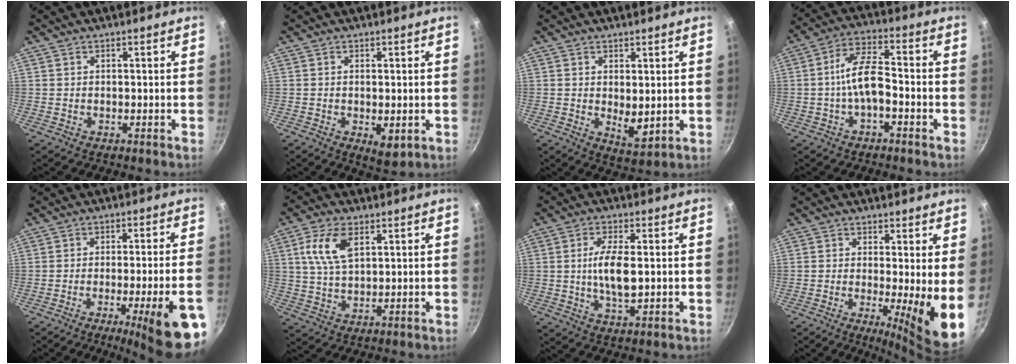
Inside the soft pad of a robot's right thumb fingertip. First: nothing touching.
{"total": 4.0, "force": [-0.7, 1.9, 3.5], "torque": [-0.052, -0.015, -0.006]}
{"total": 5.3, "force": [0.7, 2.5, 4.6], "torque": [-0.063, -0.021, 0.017]}
{"total": 8.2, "force": [-2.2, 3.5, 7.0], "torque": [-0.122, 0.037, -0.047]}
{"total": 15.4, "force": [-6.7, 2.0, 13.7], "torque": [-0.168, 0.024, -0.089]}
{"total": 8.6, "force": [3.1, 4.5, 6.7], "torque": [-0.132, -0.002, 0.061]}
{"total": 7.7, "force": [0.3, 2.9, 7.2], "torque": [-0.141, -0.002, 0.005]}
{"total": 10.3, "force": [-0.2, 2.0, 10.1], "torque": [-0.130, -0.030, -0.004]}